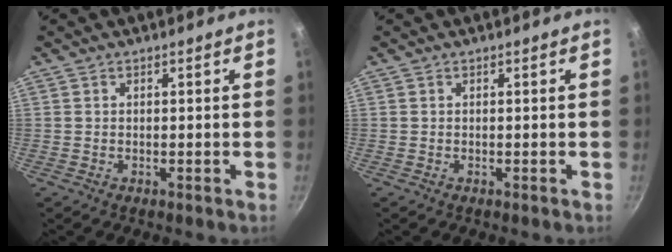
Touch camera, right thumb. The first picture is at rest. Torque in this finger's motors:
{"motor_torque": [0.00, 0.00, 0.00, 0.00, 0.00]}